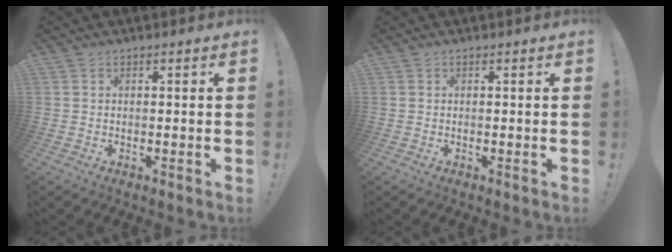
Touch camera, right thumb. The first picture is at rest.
{"total": 0.0}